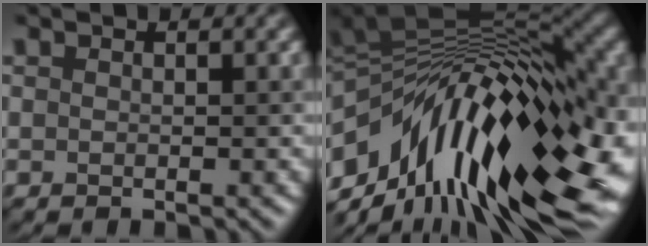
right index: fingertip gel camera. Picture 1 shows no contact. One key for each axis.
{"total": 18.3, "fx": -4.1, "fy": 9.0, "fz": 15.5, "tx": -0.243, "ty": 0.014, "tz": -0.075}